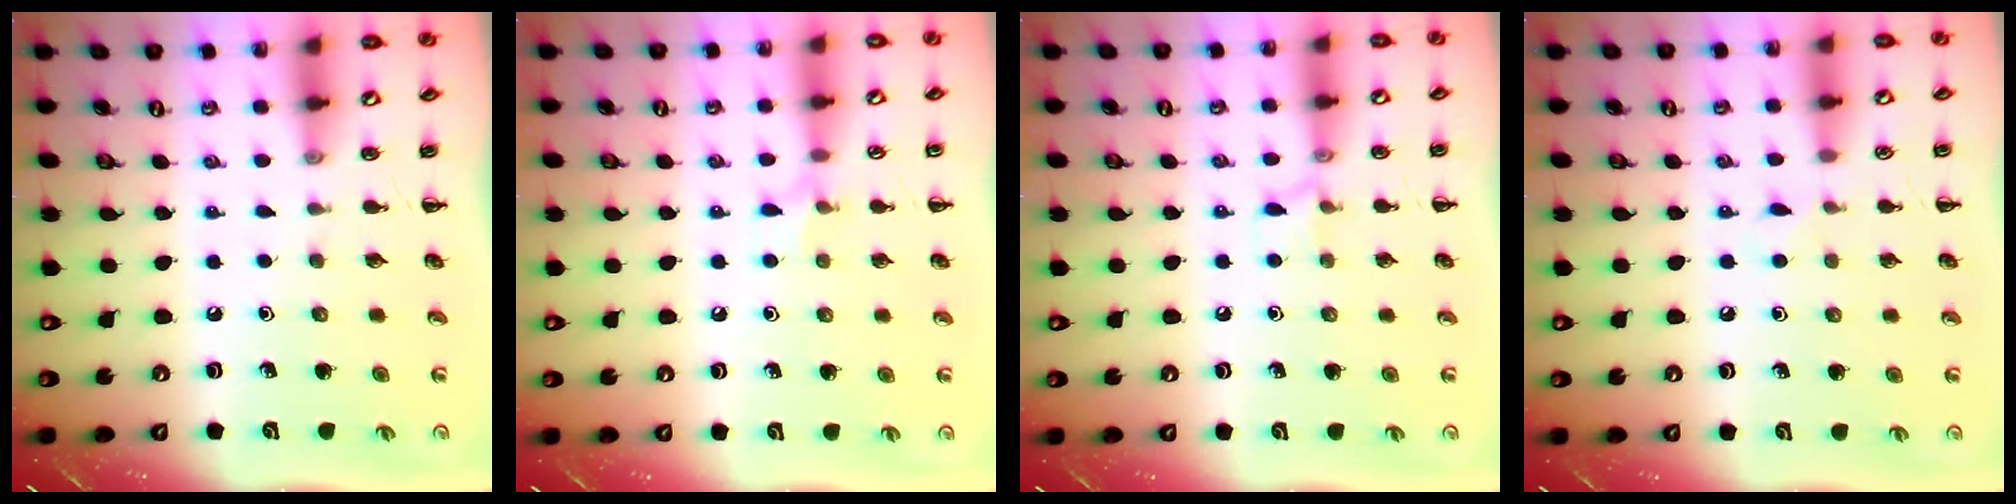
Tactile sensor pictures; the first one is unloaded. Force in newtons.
{"total": 5.6, "press": 5.4, "slide": 1.5}
{"total": 5.8, "press": 5.6, "slide": 1.7}
{"total": 3.7, "press": 3.6, "slide": 1.2}